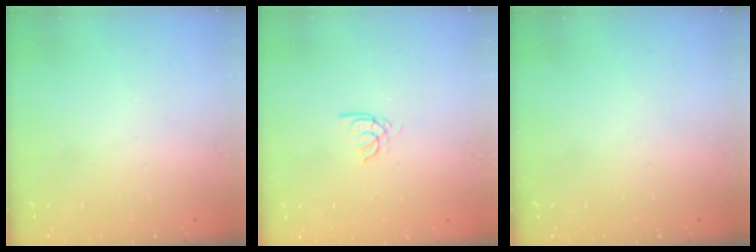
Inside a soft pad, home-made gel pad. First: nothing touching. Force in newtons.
{"total": 2.6, "press": 2.6, "slide": 0.4}
{"total": 0.0}